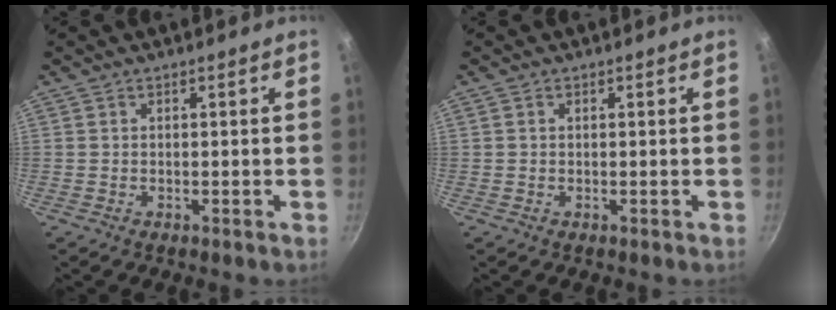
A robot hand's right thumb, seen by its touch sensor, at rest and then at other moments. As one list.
[{"total": 0.5, "force": [0.1, 0.4, 0.3], "torque": [-0.004, 0.003, 0.002]}]